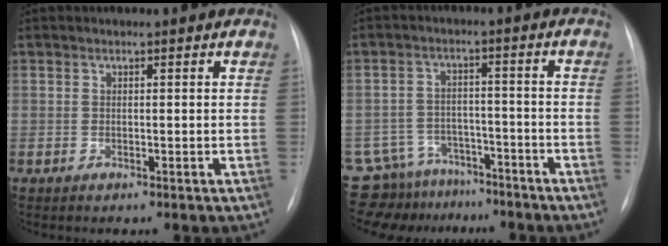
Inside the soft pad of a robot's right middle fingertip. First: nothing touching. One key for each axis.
{"total": 18.6, "fx": -17.0, "fy": 6.6, "fz": 3.6, "tx": -0.077, "ty": 0.045, "tz": -0.249}